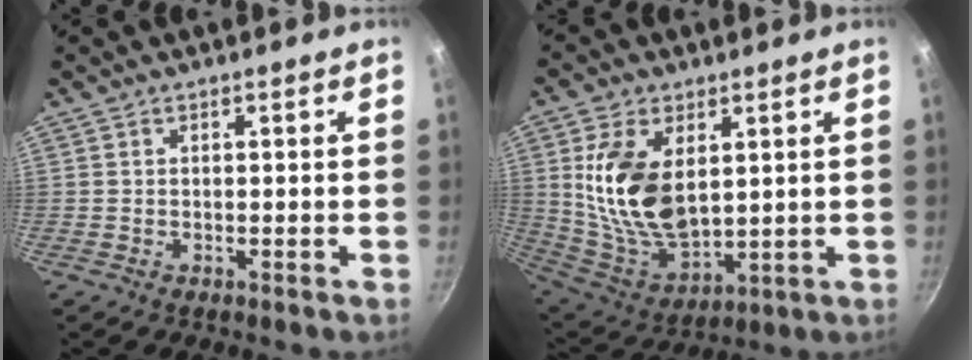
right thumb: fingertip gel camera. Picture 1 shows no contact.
{"total": 16.6, "force": [3.6, 9.7, 13.0], "torque": [-0.234, -0.032, 0.087]}